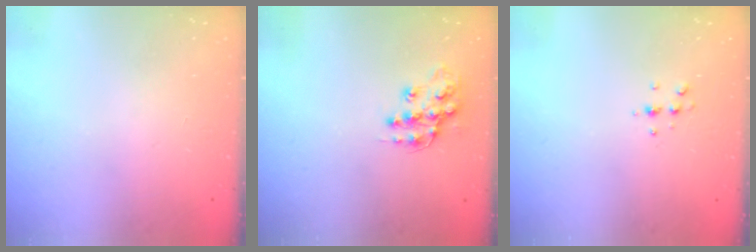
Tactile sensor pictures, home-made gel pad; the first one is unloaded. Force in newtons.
{"total": 12.8, "press": 12.8, "slide": 0.9}
{"total": 4.7, "press": 4.6, "slide": 1.0}